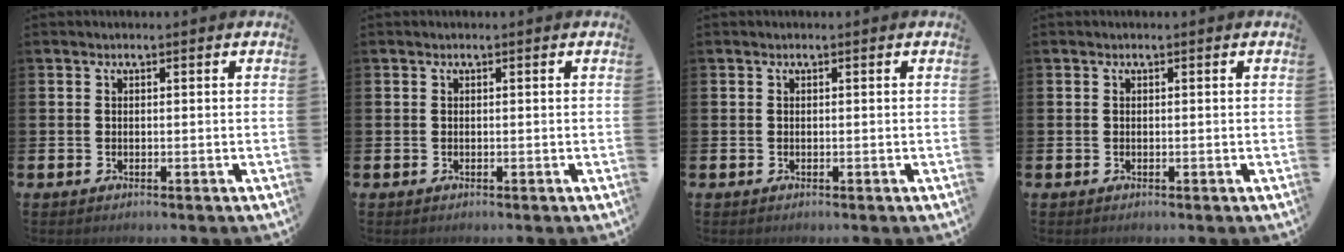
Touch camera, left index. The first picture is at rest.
{"total": 0.0}
{"total": 0.0}
{"total": 0.0}